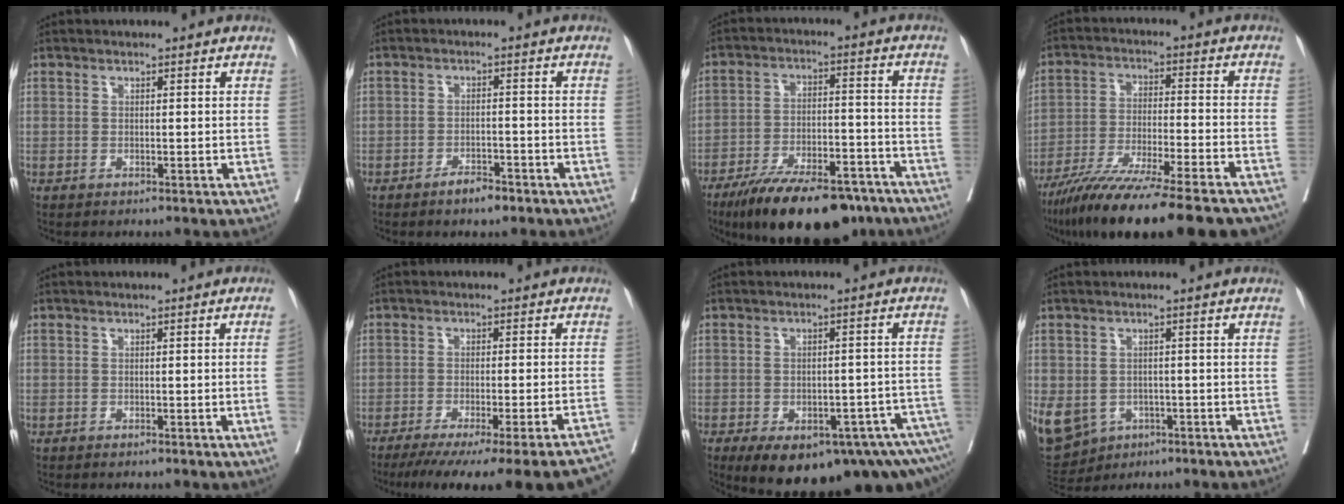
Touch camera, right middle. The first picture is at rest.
{"total": 3.0, "force": [-2.3, 1.1, 1.7], "torque": [-0.025, 0.004, -0.035]}
{"total": 18.7, "force": [-14.5, 5.7, 10.3], "torque": [-0.143, 0.004, -0.227]}
{"total": 21.7, "force": [-17.8, 1.5, 12.3], "torque": [-0.167, -0.038, -0.278]}
{"total": 2.4, "force": [-0.5, -0.3, 2.3], "torque": [-0.031, 0.004, -0.004]}
{"total": 23.7, "force": [-20.6, 0.6, 11.8], "torque": [-0.109, -0.045, -0.265]}
{"total": 19.7, "force": [-13.3, 7.3, 12.6], "torque": [-0.155, 0.000, -0.164]}
{"total": 23.3, "force": [-8.9, 19.3, 9.7], "torque": [-0.346, -0.013, -0.118]}